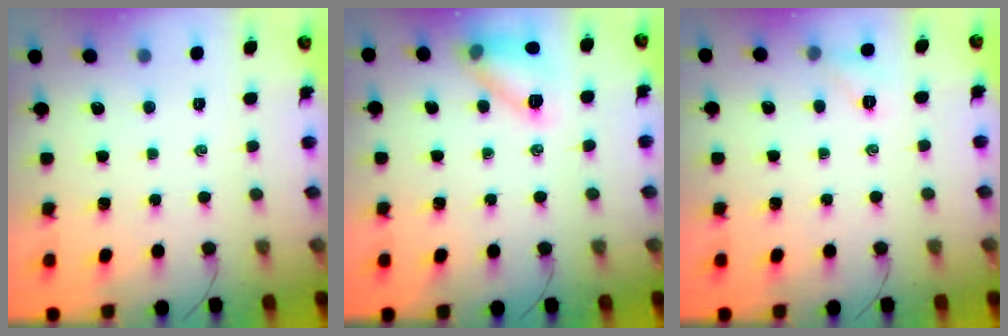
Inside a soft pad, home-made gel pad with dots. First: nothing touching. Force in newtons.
{"total": 11.0, "press": 11.0, "slide": 0.3}
{"total": 5.6, "press": 5.4, "slide": 1.6}